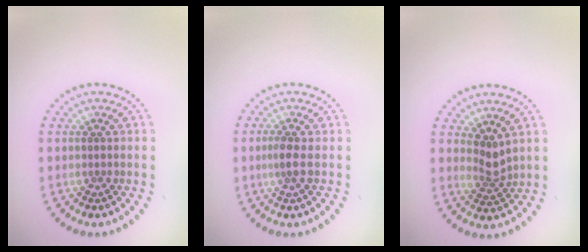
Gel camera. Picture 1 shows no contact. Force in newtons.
{"total": 1.5, "press": 1.2, "slide": 0.9}
{"total": 2.0, "press": 1.3, "slide": 1.5}